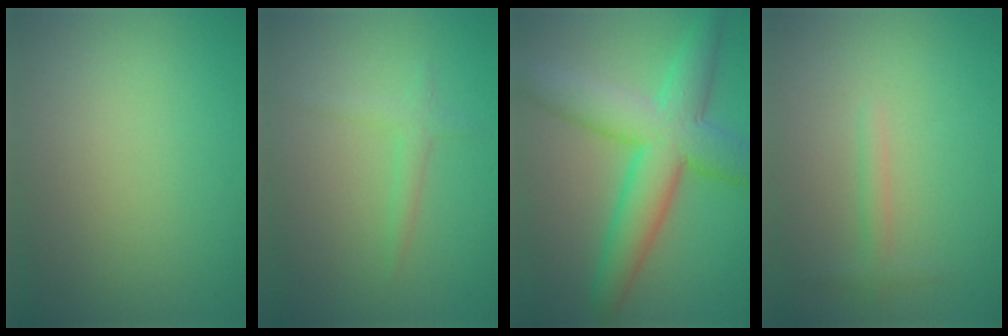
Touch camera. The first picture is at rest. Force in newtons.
{"total": 1.5, "press": 1.5, "slide": 0.1}
{"total": 9.0, "press": 9.0, "slide": 0.1}
{"total": 1.1, "press": 1.1, "slide": 0.1}